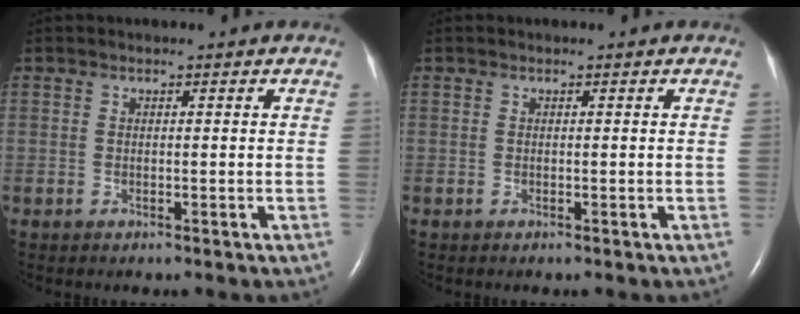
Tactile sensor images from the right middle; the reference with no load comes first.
{"total": 0.0}